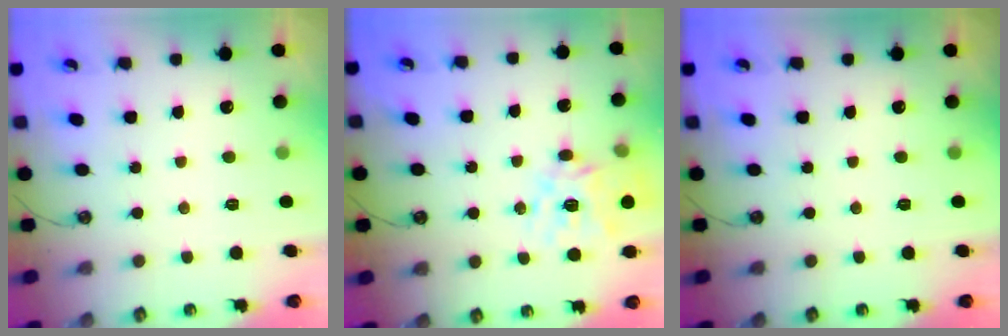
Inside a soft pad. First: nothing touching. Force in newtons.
{"total": 17.5, "press": 17.3, "slide": 2.5}
{"total": 0.0}